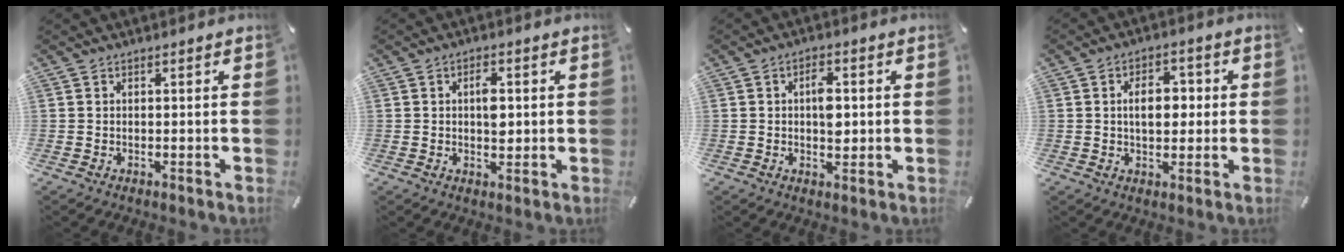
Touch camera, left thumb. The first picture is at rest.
{"total": 4.5, "force": [0.6, 2.6, 3.6], "torque": [-0.050, -0.002, 0.004]}
{"total": 5.8, "force": [0.3, 3.4, 4.7], "torque": [-0.058, -0.003, -0.001]}
{"total": 7.3, "force": [0.7, 4.8, 5.5], "torque": [-0.079, 0.002, 0.003]}